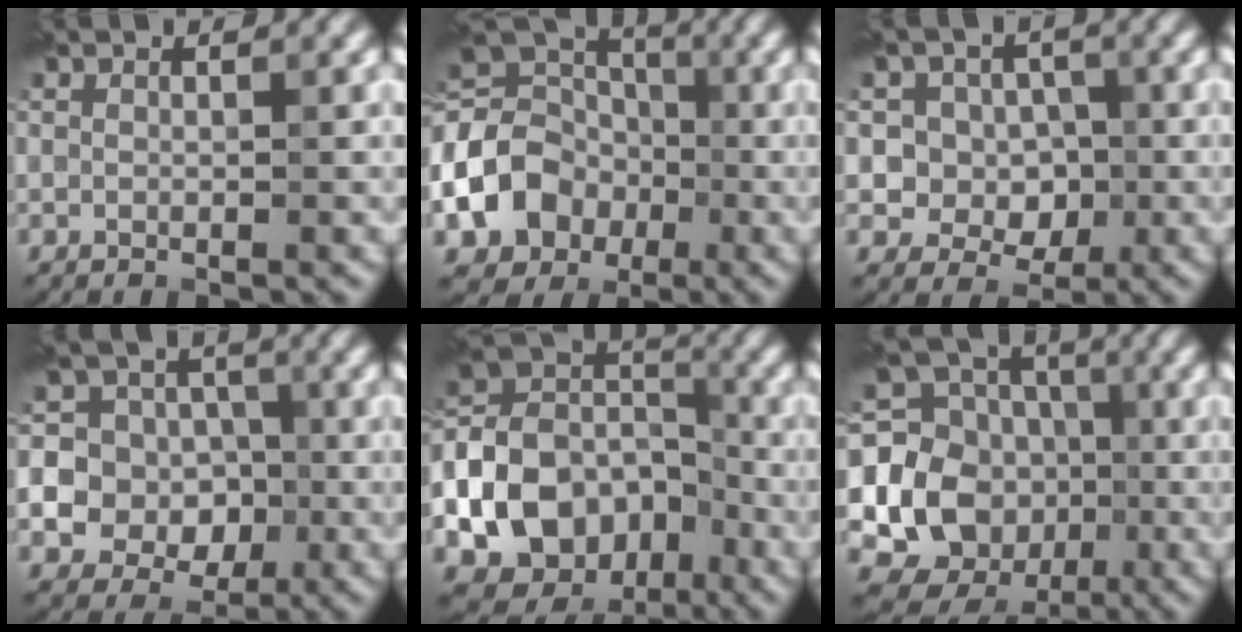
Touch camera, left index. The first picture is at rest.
{"total": 9.1, "force": [-2.5, 7.3, 4.7], "torque": [-0.097, -0.002, -0.055]}
{"total": 5.2, "force": [0.3, 4.8, 2.0], "torque": [-0.012, 0.016, -0.010]}
{"total": 13.8, "force": [-1.8, 13.3, 3.5], "torque": [-0.117, 0.004, -0.043]}
{"total": 18.4, "force": [-7.2, 14.9, 7.9], "torque": [-0.194, -0.023, -0.128]}
{"total": 16.3, "force": [-0.7, 15.3, 5.5], "torque": [-0.153, 0.013, -0.023]}